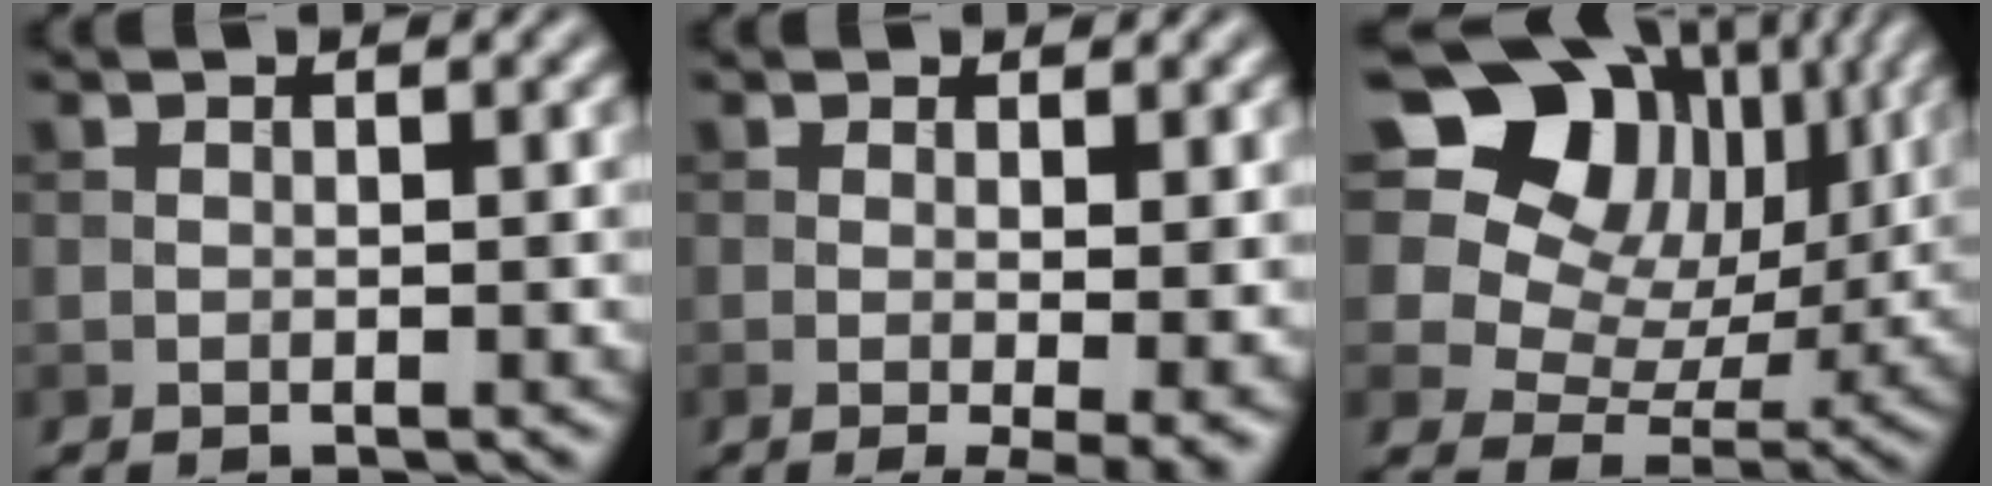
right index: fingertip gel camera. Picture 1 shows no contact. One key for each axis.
{"total": 4.4, "fx": -0.7, "fy": 0.9, "fz": 4.3, "tx": -0.058, "ty": -0.011, "tz": -0.006}
{"total": 14.2, "fx": 7.6, "fy": 9.8, "fz": 7.0, "tx": -0.150, "ty": 0.055, "tz": 0.112}